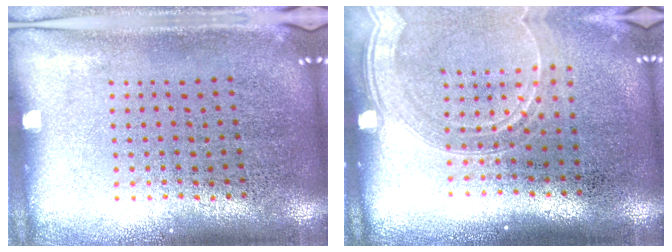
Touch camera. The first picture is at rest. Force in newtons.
{"total": 1.7, "press": 1.6, "slide": 0.7}